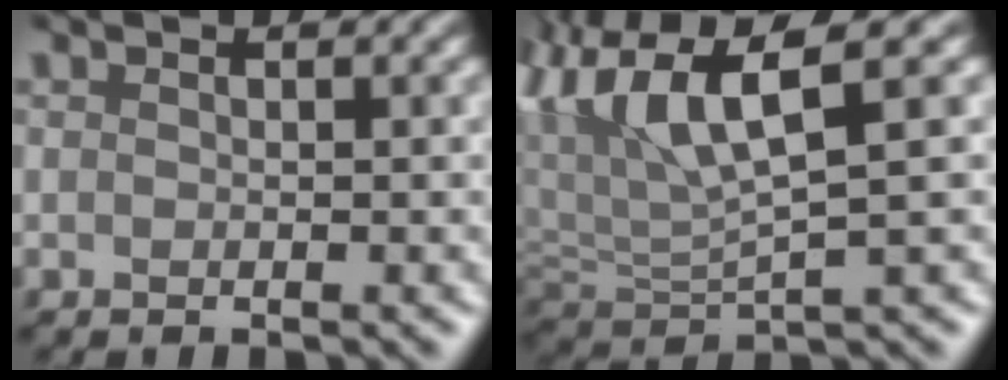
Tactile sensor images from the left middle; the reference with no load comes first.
{"total": 7.5, "force": [4.1, 1.5, 6.1], "torque": [-0.156, 0.017, 0.097]}